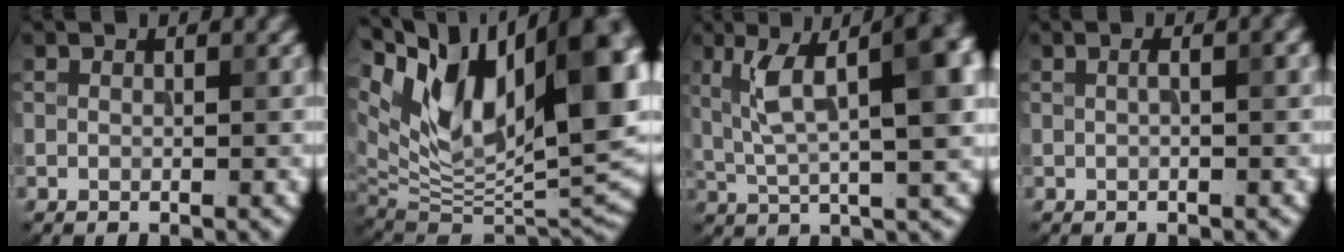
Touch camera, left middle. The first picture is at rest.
{"total": 16.9, "force": [6.8, 9.0, 12.6], "torque": [-0.216, 0.014, 0.124]}
{"total": 11.5, "force": [3.5, 4.0, 10.2], "torque": [-0.169, 0.012, 0.061]}
{"total": 2.2, "force": [0.4, 0.7, 2.0], "torque": [-0.024, 0.008, 0.003]}